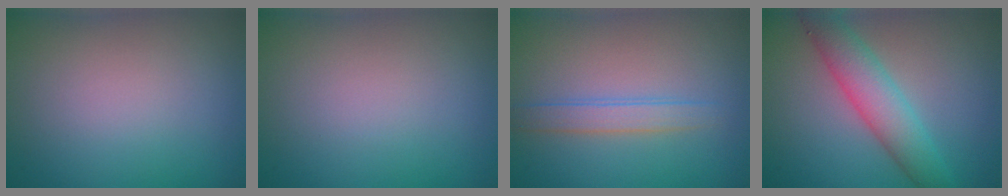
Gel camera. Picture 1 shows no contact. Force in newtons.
{"total": 0.0}
{"total": 1.9, "press": 1.9, "slide": 0.0}
{"total": 4.8, "press": 4.8, "slide": 0.1}